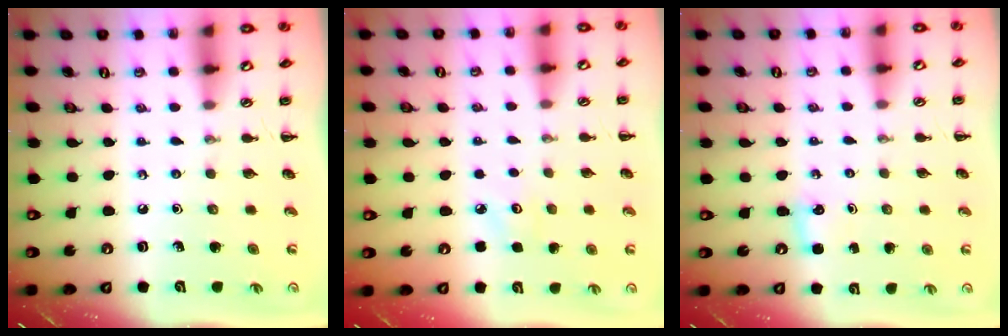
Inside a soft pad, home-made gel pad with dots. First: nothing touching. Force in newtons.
{"total": 2.7, "press": 2.6, "slide": 0.7}
{"total": 2.8, "press": 2.6, "slide": 0.9}